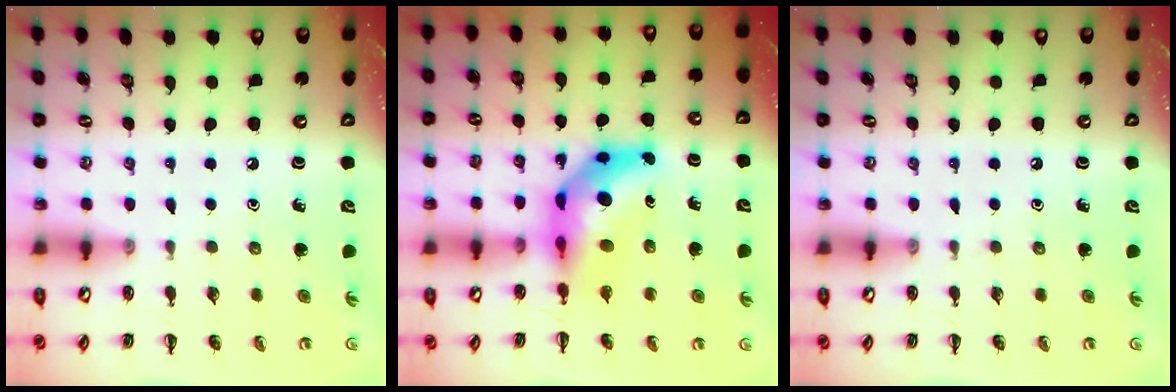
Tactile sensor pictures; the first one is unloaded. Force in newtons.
{"total": 9.4, "press": 9.0, "slide": 2.7}
{"total": 0.0}